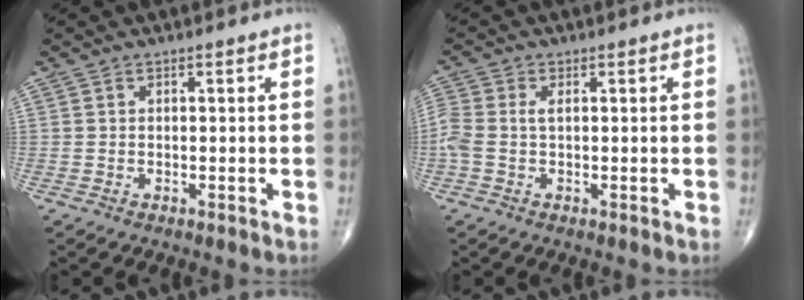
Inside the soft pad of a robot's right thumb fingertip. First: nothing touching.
{"total": 3.8, "force": [0.1, 2.0, 3.3], "torque": [-0.103, 0.014, 0.000]}